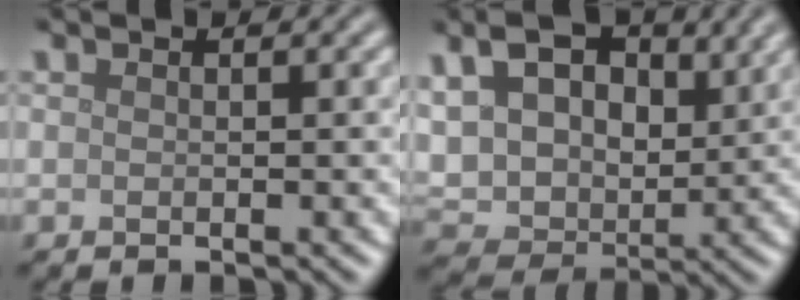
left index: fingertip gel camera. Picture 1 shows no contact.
{"total": 9.7, "force": [4.1, 6.2, 6.3], "torque": [-0.152, 0.016, 0.064]}